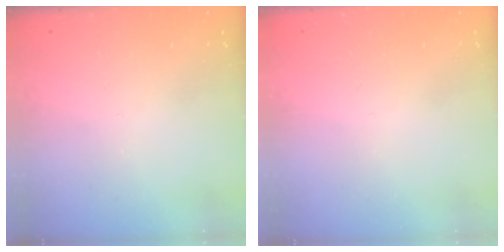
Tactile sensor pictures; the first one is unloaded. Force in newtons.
{"total": 0.9, "press": 0.9, "slide": 0.1}